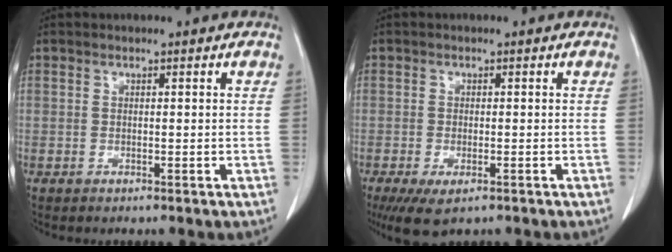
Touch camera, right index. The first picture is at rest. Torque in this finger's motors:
{"motor_torque": [0.71, -0.60, 0.15, 0.08]}